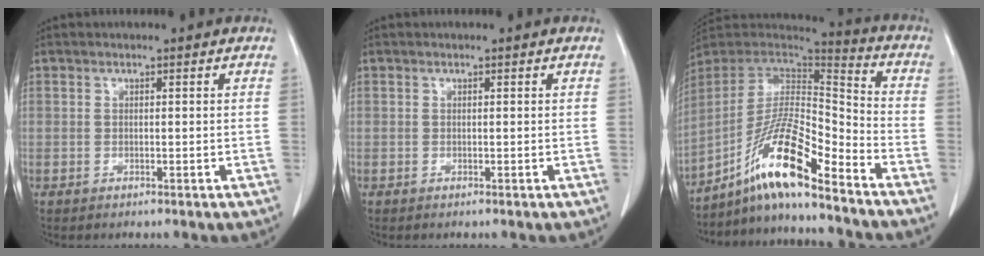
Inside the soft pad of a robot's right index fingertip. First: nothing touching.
{"total": 0.0}
{"total": 15.3, "force": [-10.7, 1.0, 10.9], "torque": [-0.203, 0.008, -0.192]}